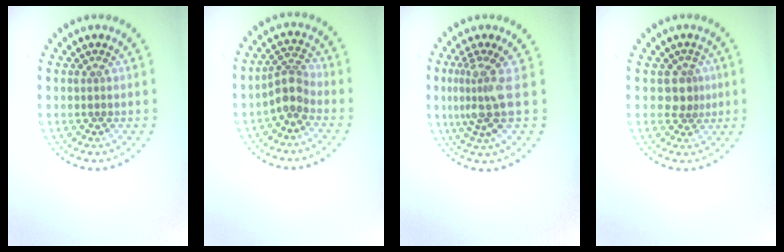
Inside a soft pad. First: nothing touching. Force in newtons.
{"total": 2.7, "press": 2.2, "slide": 1.7}
{"total": 3.5, "press": 2.6, "slide": 2.4}
{"total": 2.2, "press": 1.7, "slide": 1.3}